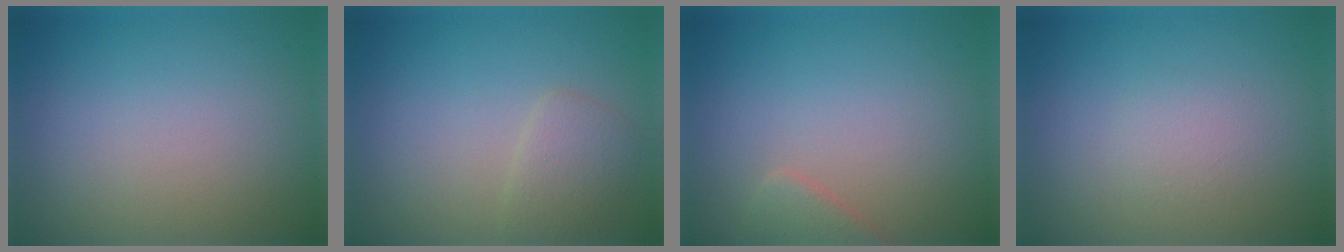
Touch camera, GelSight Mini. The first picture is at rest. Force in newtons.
{"total": 1.9, "press": 1.9, "slide": 0.0}
{"total": 1.8, "press": 1.8, "slide": 0.1}
{"total": 1.2, "press": 1.2, "slide": 0.0}